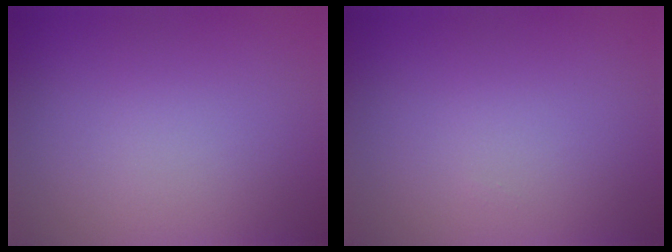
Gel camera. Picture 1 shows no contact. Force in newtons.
{"total": 0.0}